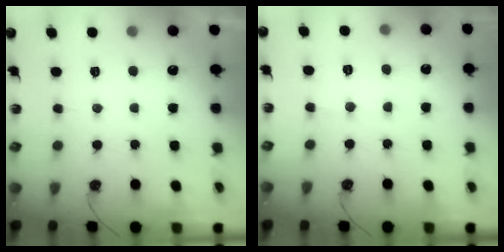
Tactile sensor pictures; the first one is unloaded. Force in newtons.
{"total": 6.3, "press": 6.3, "slide": 0.7}